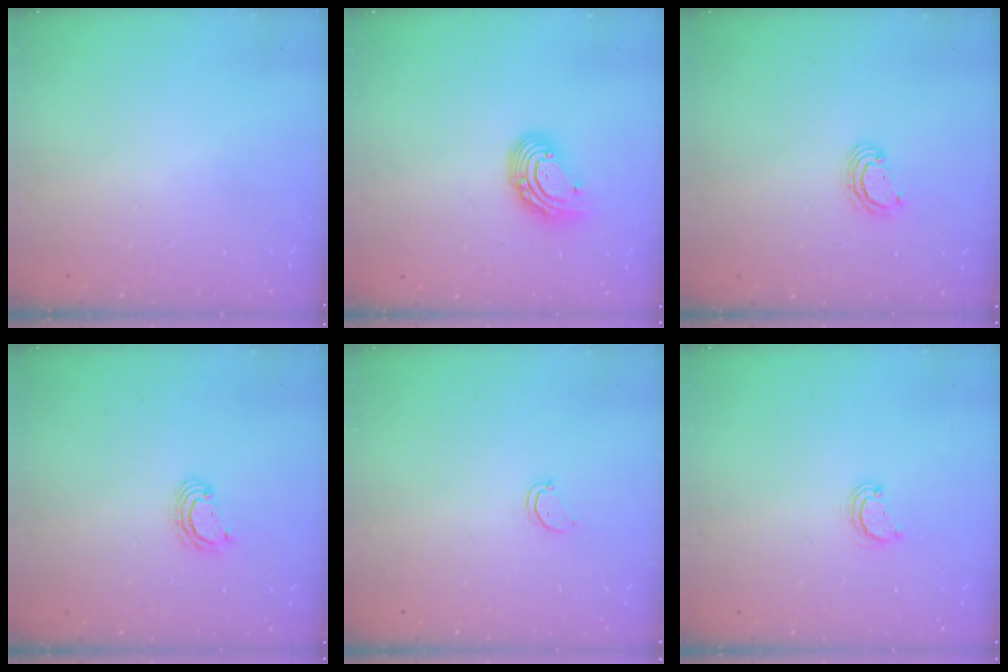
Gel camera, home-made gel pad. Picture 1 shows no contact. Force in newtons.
{"total": 9.4, "press": 9.3, "slide": 1.1}
{"total": 3.8, "press": 3.8, "slide": 0.3}
{"total": 3.8, "press": 3.8, "slide": 0.3}
{"total": 2.5, "press": 2.5, "slide": 0.3}
{"total": 2.6, "press": 2.6, "slide": 0.3}